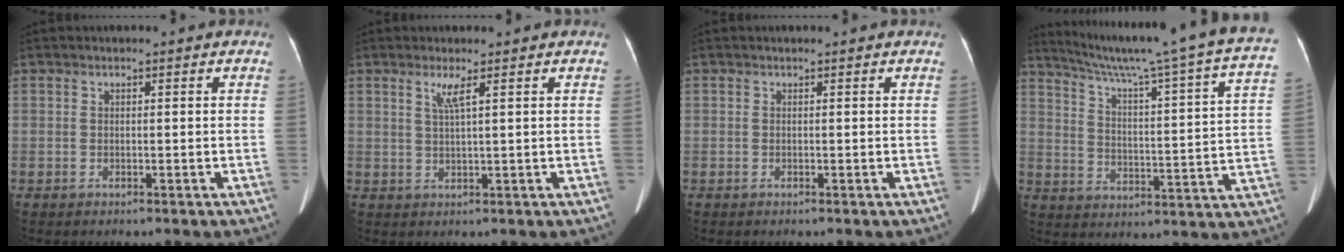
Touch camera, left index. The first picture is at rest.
{"total": 2.5, "force": [1.3, -0.3, 2.1], "torque": [-0.048, -0.004, 0.028]}
{"total": 0.0}
{"total": 26.2, "force": [21.6, -0.5, 14.9], "torque": [-0.229, -0.043, 0.284]}